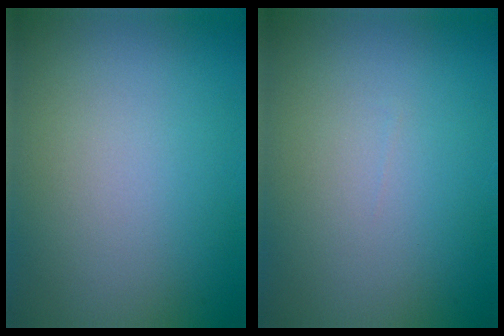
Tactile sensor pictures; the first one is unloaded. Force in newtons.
{"total": 0.0}